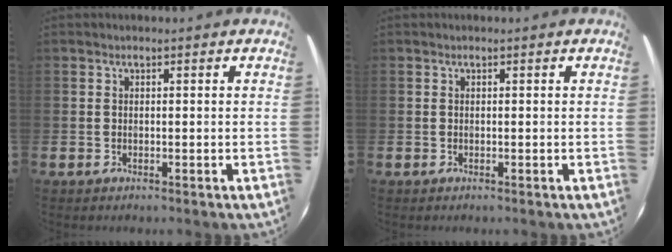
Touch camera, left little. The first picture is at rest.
{"total": 0.0}